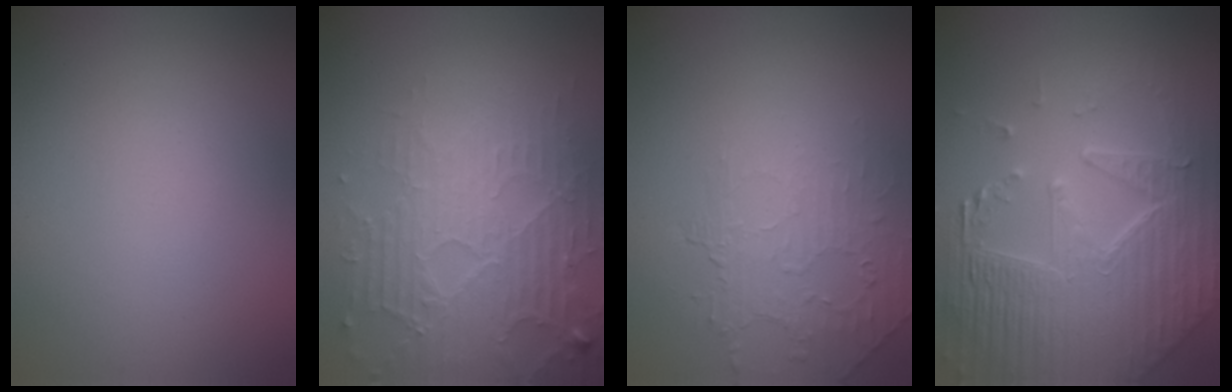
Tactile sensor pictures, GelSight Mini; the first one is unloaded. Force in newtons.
{"total": 4.2, "press": 4.2, "slide": 0.7}
{"total": 2.0, "press": 0.8, "slide": 1.8}
{"total": 8.2, "press": 5.7, "slide": 5.8}